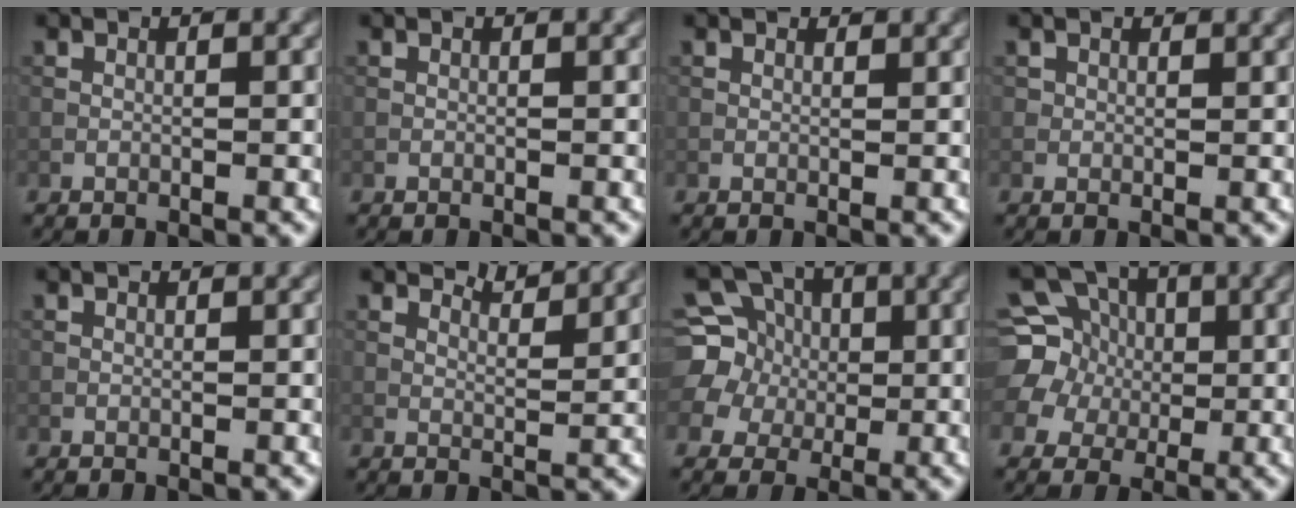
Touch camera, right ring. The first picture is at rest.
{"total": 0.0}
{"total": 1.3, "force": [1.1, 0.6, 0.5], "torque": [-0.012, -0.002, 0.011]}
{"total": 1.5, "force": [1.0, 1.0, 0.4], "torque": [-0.007, -0.001, 0.012]}
{"total": 0.0}
{"total": 2.8, "force": [2.6, 0.4, 0.8], "torque": [-0.018, -0.010, 0.040]}
{"total": 9.2, "force": [2.1, 8.3, 3.6], "torque": [-0.102, 0.037, 0.022]}
{"total": 10.6, "force": [2.7, 9.2, 4.4], "torque": [-0.124, 0.038, 0.034]}